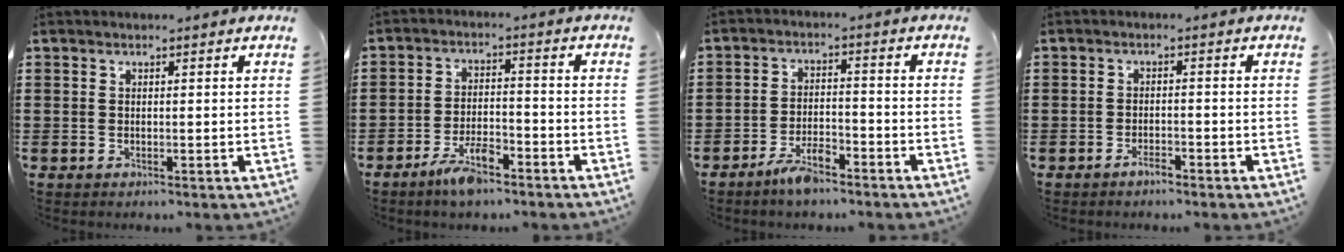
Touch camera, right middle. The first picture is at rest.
{"total": 6.1, "force": [-4.3, 1.8, 3.9], "torque": [-0.081, 0.006, -0.081]}
{"total": 4.8, "force": [-4.0, 1.3, 2.4], "torque": [-0.045, 0.011, -0.076]}
{"total": 2.0, "force": [-1.7, 0.5, 1.1], "torque": [-0.022, 0.002, -0.032]}